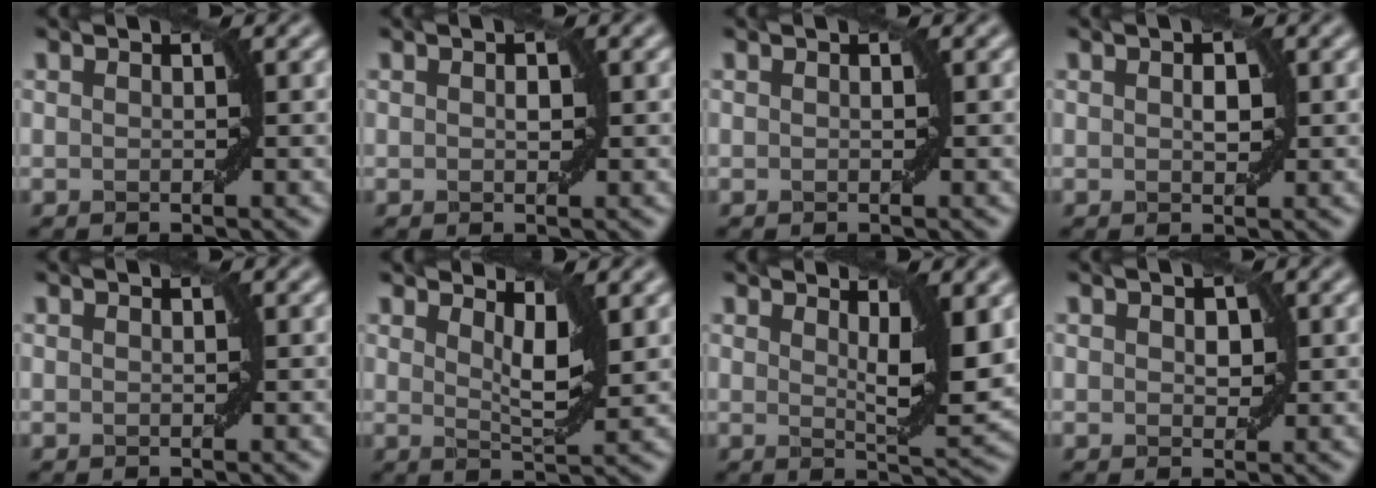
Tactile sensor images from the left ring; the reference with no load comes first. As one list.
[{"total": 0.8, "force": [0.1, 0.5, 0.6], "torque": [-0.006, 0.001, 0.003]}, {"total": 0.0}, {"total": 1.4, "force": [0.2, 0.8, 1.1], "torque": [-0.017, 0.003, 0.005]}, {"total": 0.0}, {"total": 3.1, "force": [1.7, 0.7, 2.4], "torque": [-0.039, -0.007, 0.029]}, {"total": 4.5, "force": [1.8, 1.0, 4.0], "torque": [-0.058, -0.011, 0.031]}, {"total": 1.4, "force": [0.3, 0.9, 1.0], "torque": [-0.014, 0.000, 0.008]}]